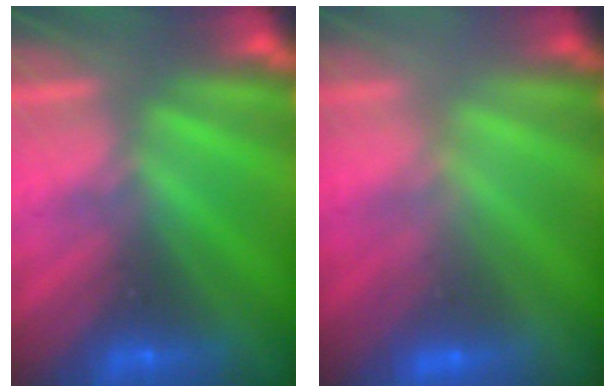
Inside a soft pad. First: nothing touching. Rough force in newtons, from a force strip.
{"total": 2.8}